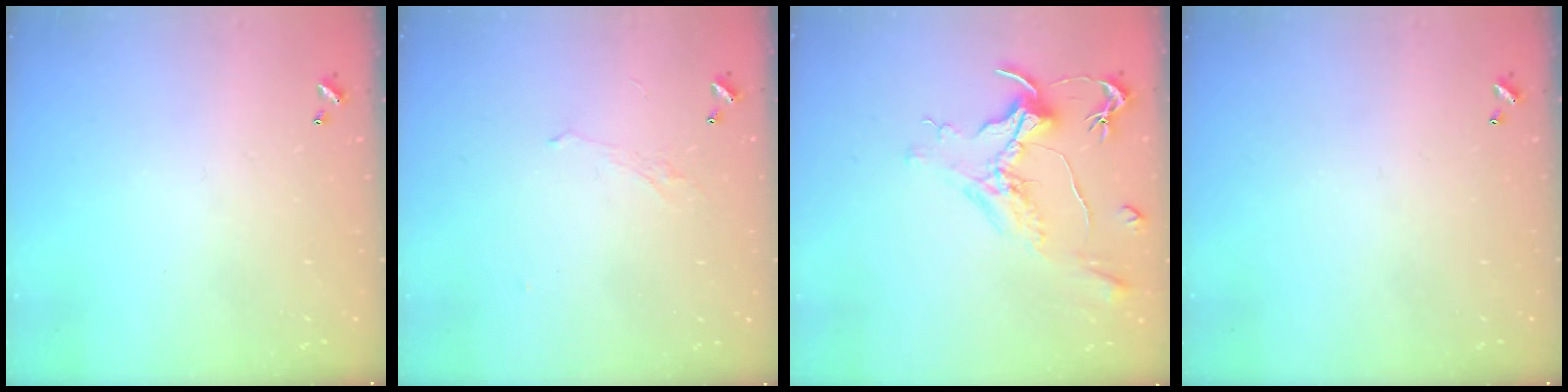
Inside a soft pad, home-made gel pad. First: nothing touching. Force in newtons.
{"total": 0.7, "press": 0.4, "slide": 0.6}
{"total": 1.6, "press": 1.3, "slide": 0.9}
{"total": 0.0}